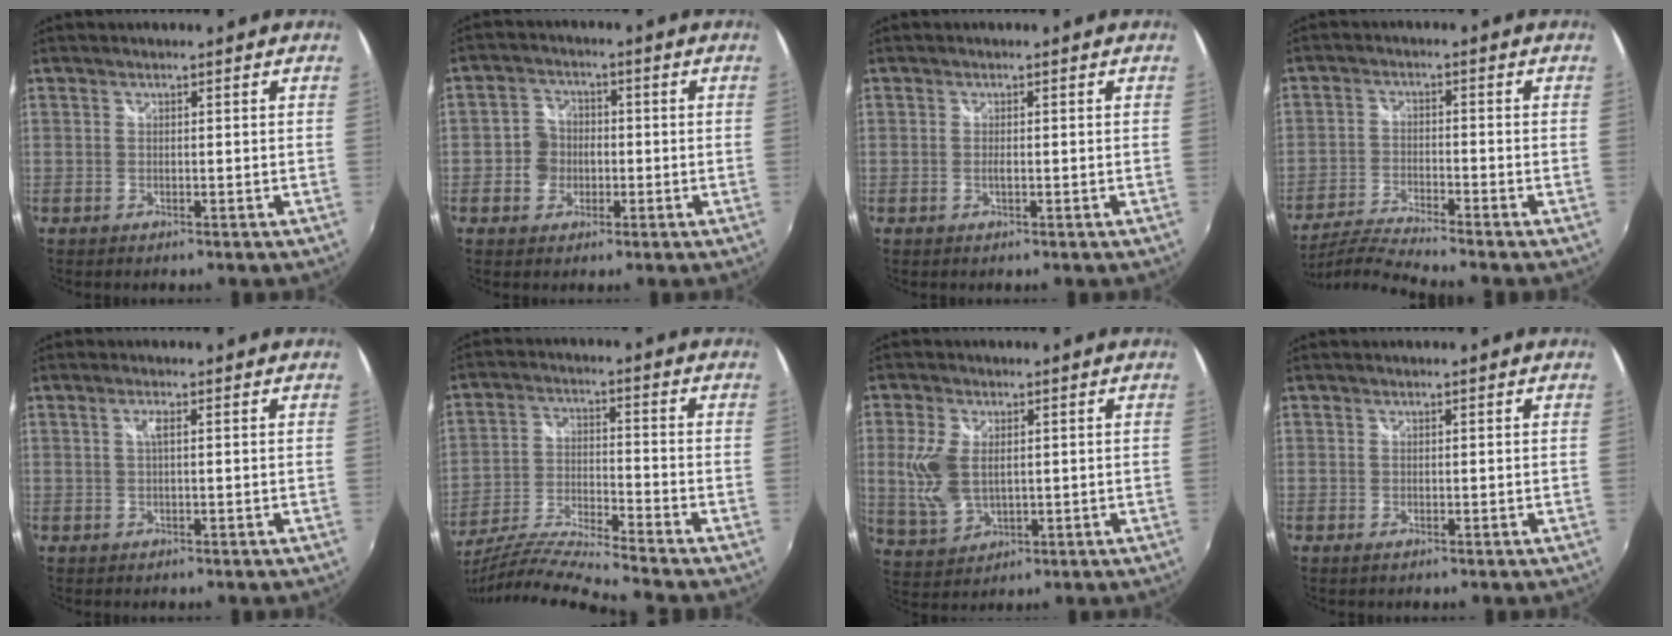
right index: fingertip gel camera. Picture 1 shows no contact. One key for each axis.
{"total": 4.9, "fx": -1.1, "fy": 4.5, "fz": 1.6, "tx": -0.029, "ty": 0.009, "tz": -0.024}
{"total": 1.1, "fx": -0.2, "fy": 0.2, "fz": 1.1, "tx": -0.022, "ty": 0.000, "tz": -0.005}
{"total": 8.2, "fx": -7.6, "fy": -0.8, "fz": 3.0, "tx": -0.079, "ty": -0.011, "tz": -0.150}
{"total": 1.5, "fx": 0.2, "fy": 0.0, "fz": 1.5, "tx": -0.026, "ty": 0.002, "tz": 0.001}
{"total": 13.6, "fx": -12.5, "fy": -2.1, "fz": 5.2, "tx": -0.106, "ty": -0.028, "tz": -0.232}
{"total": 9.1, "fx": 1.1, "fy": 5.5, "fz": 7.1, "tx": -0.160, "ty": -0.001, "tz": 0.029}
{"total": 0.0}